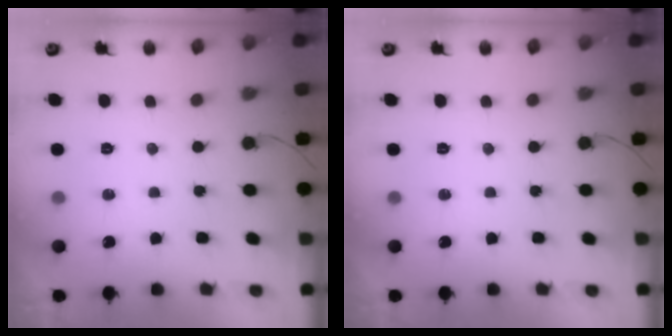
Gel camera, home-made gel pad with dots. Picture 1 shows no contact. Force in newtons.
{"total": 0.0}